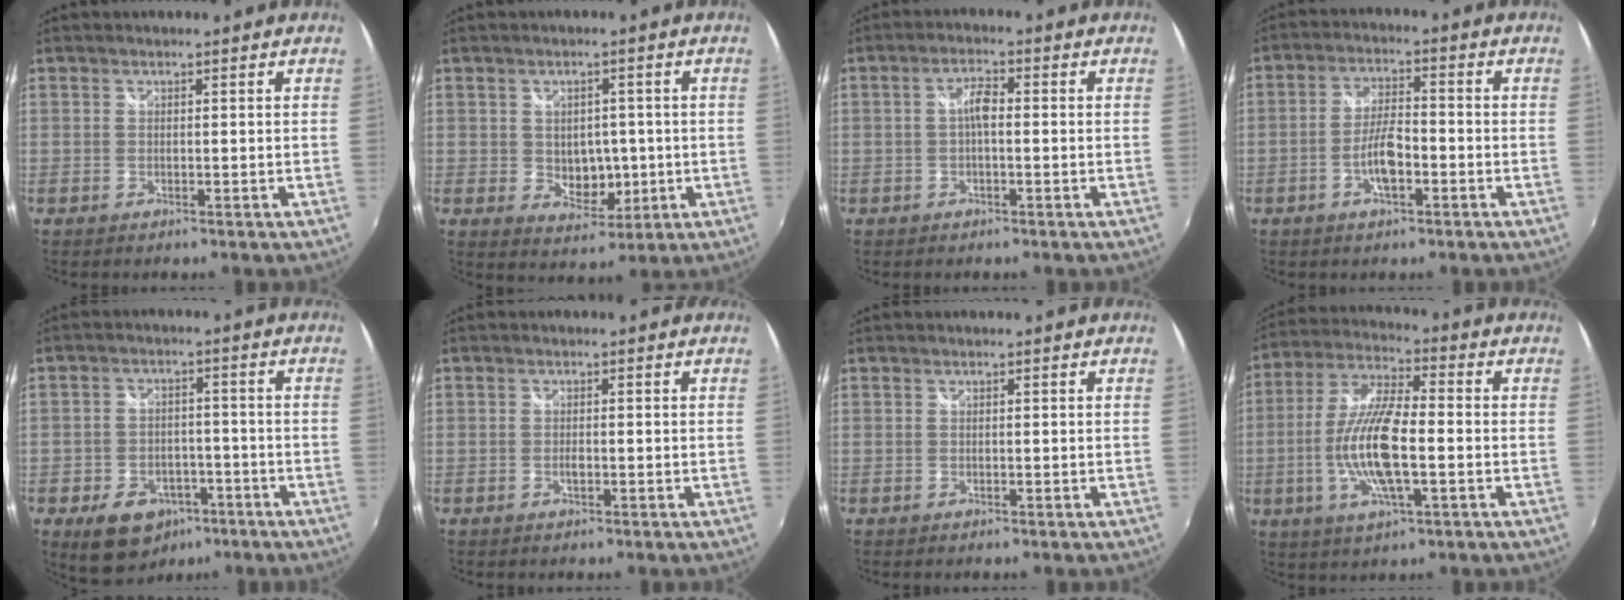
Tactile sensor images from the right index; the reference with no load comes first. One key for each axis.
{"total": 6.2, "fx": -0.3, "fy": 5.1, "fz": 3.6, "tx": -0.059, "ty": -0.005, "tz": 0.006}
{"total": 3.0, "fx": -0.3, "fy": 1.0, "fz": 2.8, "tx": -0.053, "ty": 0.010, "tz": -0.006}
{"total": 6.1, "fx": -2.5, "fy": 2.1, "fz": 5.2, "tx": -0.104, "ty": 0.004, "tz": -0.045}
{"total": 11.1, "fx": -6.3, "fy": 7.6, "fz": 4.9, "tx": -0.113, "ty": 0.012, "tz": -0.078}
{"total": 1.0, "fx": -0.4, "fy": 0.5, "fz": 0.8, "tx": -0.015, "ty": -0.001, "tz": -0.008}
{"total": 0.0}
{"total": 13.8, "fx": -2.8, "fy": 3.6, "fz": 13.0, "tx": -0.265, "ty": -0.005, "tz": -0.054}